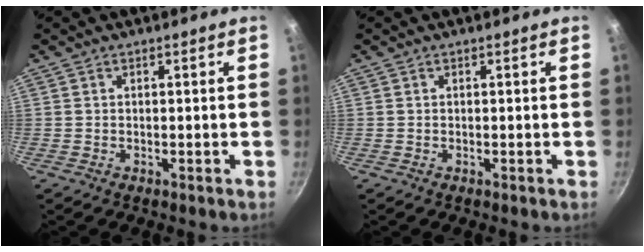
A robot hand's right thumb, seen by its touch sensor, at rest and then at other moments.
{"total": 0.0}